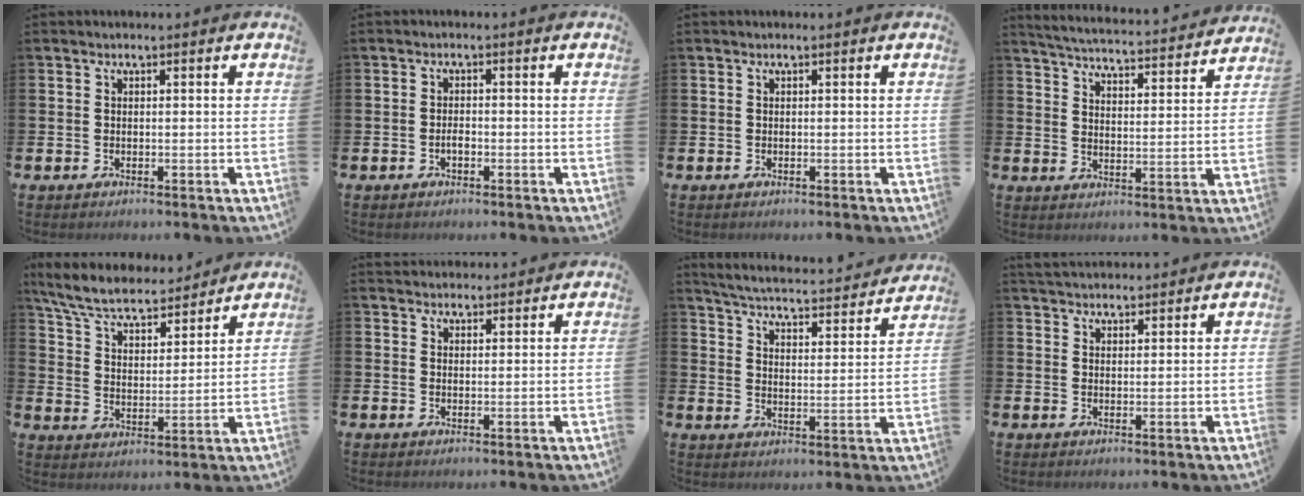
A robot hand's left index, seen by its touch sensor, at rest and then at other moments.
{"total": 1.2, "force": [-0.5, 0.6, 0.9], "torque": [-0.012, -0.001, -0.012]}
{"total": 0.0}
{"total": 4.9, "force": [4.9, 0.2, 0.6], "torque": [-0.036, -0.042, 0.082]}
{"total": 7.4, "force": [6.8, 1.7, 2.5], "torque": [-0.079, -0.045, 0.117]}
{"total": 2.3, "force": [2.3, 0.6, -0.1], "torque": [0.011, -0.012, 0.039]}
{"total": 4.5, "force": [4.3, 0.4, 1.0], "torque": [-0.044, -0.041, 0.067]}
{"total": 3.3, "force": [3.2, 0.6, 0.1], "torque": [-0.006, -0.014, 0.059]}